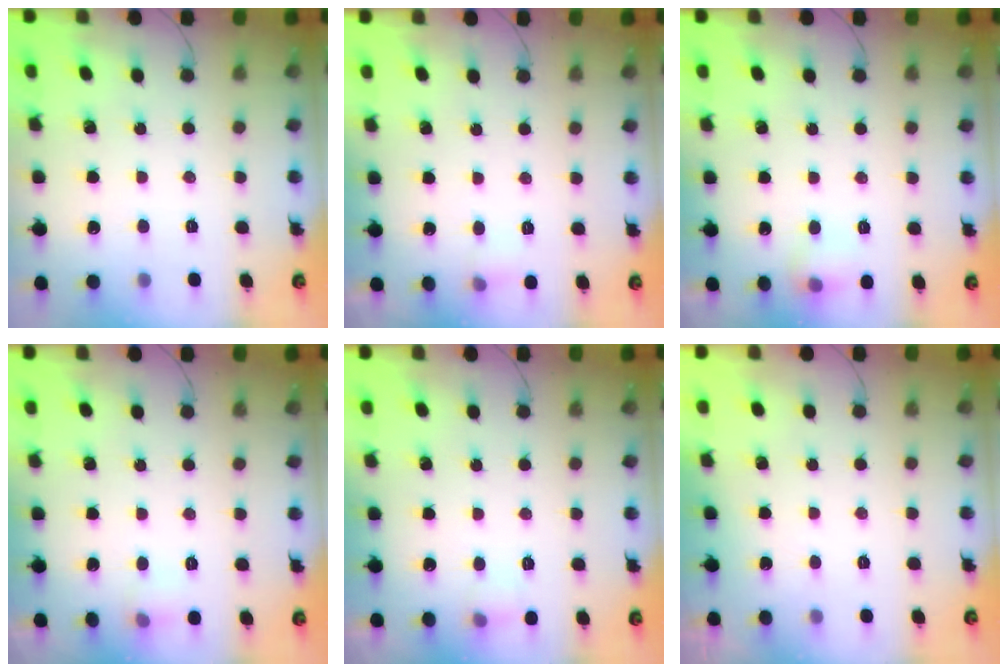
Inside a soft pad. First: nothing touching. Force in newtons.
{"total": 5.0, "press": 4.8, "slide": 1.6}
{"total": 7.2, "press": 7.1, "slide": 1.4}
{"total": 5.3, "press": 5.1, "slide": 1.5}
{"total": 5.5, "press": 5.3, "slide": 1.7}
{"total": 0.0}